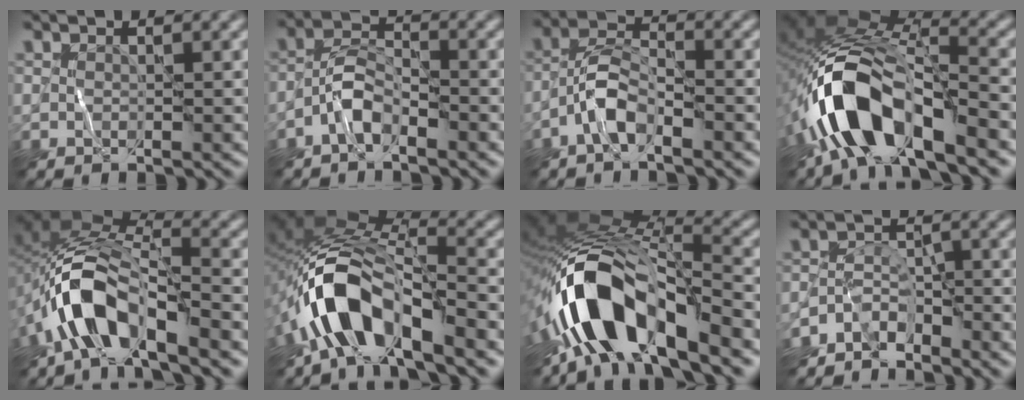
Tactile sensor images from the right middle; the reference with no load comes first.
{"total": 2.8, "force": [-1.9, 1.1, 1.8], "torque": [-0.030, 0.013, -0.045]}
{"total": 3.4, "force": [-2.1, 1.1, 2.4], "torque": [-0.043, 0.013, -0.050]}
{"total": 10.4, "force": [-5.4, 4.6, 7.5], "torque": [-0.140, 0.011, -0.106]}
{"total": 7.9, "force": [-4.3, 3.5, 5.7], "torque": [-0.101, 0.008, -0.090]}
{"total": 8.6, "force": [-5.1, 3.7, 6.0], "torque": [-0.103, 0.010, -0.101]}
{"total": 12.2, "force": [-6.2, 4.7, 9.3], "torque": [-0.162, 0.009, -0.119]}
{"total": 3.3, "force": [-2.9, 1.4, 0.8], "torque": [-0.001, 0.000, -0.063]}